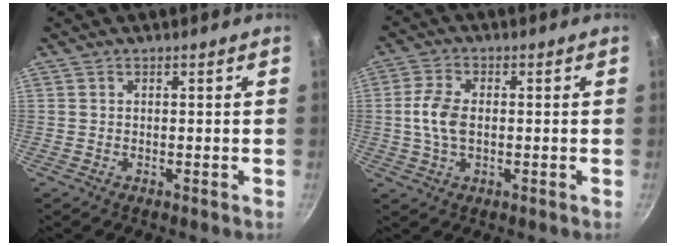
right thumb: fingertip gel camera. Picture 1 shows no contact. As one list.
[{"total": 6.5, "force": [-0.1, 3.9, 5.1], "torque": [-0.103, 0.012, -0.004]}]